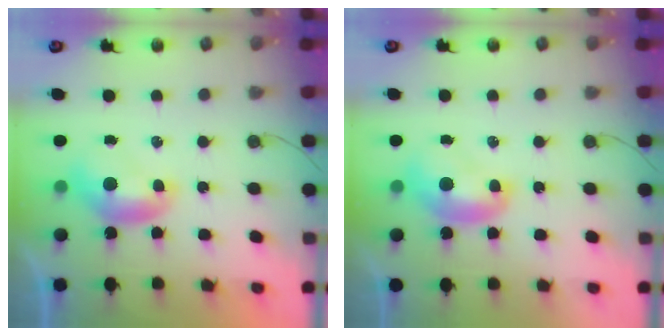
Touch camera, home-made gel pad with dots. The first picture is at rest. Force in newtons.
{"total": 1.8, "press": 1.8, "slide": 0.2}